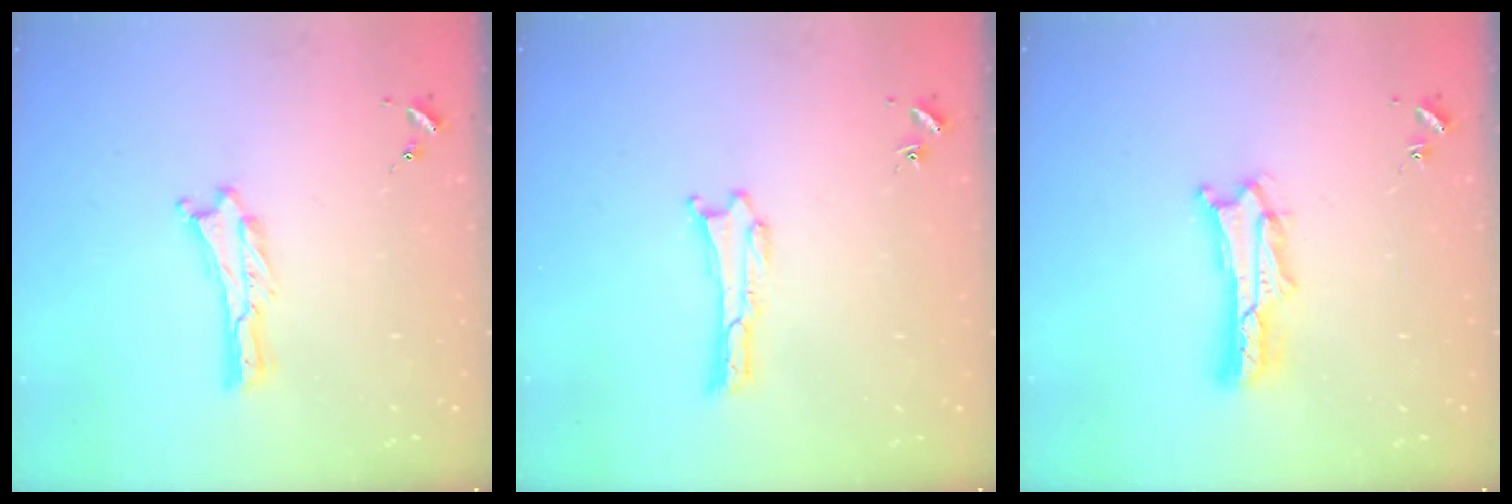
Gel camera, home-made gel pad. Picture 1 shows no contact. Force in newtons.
{"total": 0.0}
{"total": 3.6, "press": 3.6, "slide": 0.4}